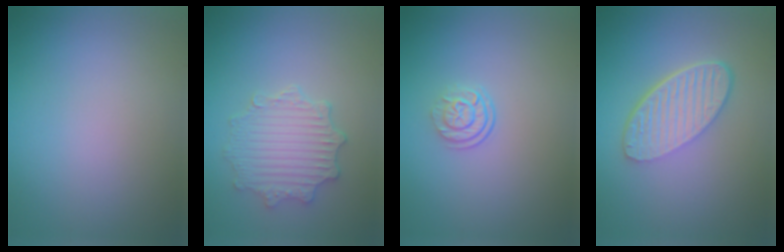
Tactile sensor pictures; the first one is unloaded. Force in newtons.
{"total": 4.1, "press": 3.6, "slide": 2.0}
{"total": 2.5, "press": 1.8, "slide": 1.8}
{"total": 5.9, "press": 4.2, "slide": 4.1}